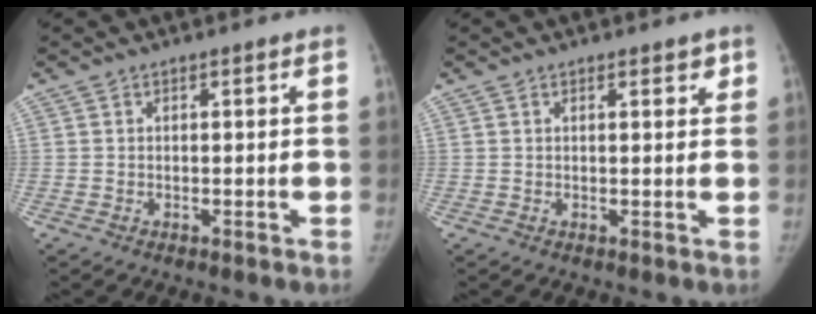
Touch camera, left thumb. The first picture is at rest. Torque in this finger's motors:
{"motor_torque": [-0.22, 0.07, 0.07, 0.38, -0.04]}